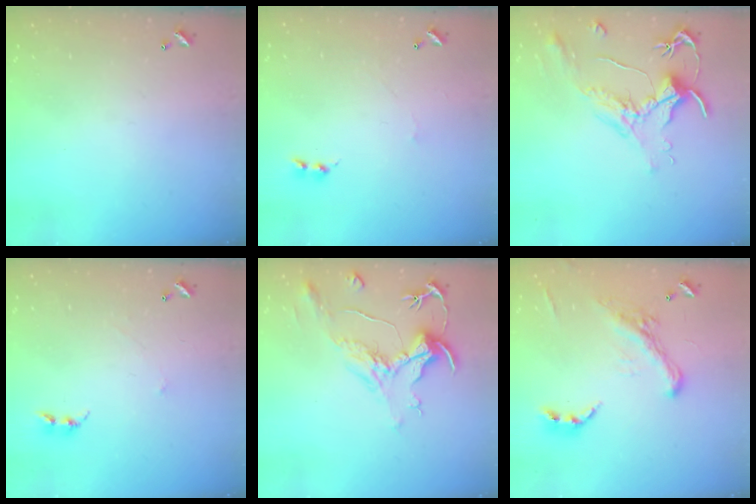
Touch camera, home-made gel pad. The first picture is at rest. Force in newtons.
{"total": 0.8, "press": 0.7, "slide": 0.5}
{"total": 1.6, "press": 1.4, "slide": 0.7}
{"total": 2.6, "press": 2.6, "slide": 0.3}
{"total": 2.1, "press": 1.7, "slide": 1.3}
{"total": 5.1, "press": 4.9, "slide": 1.4}